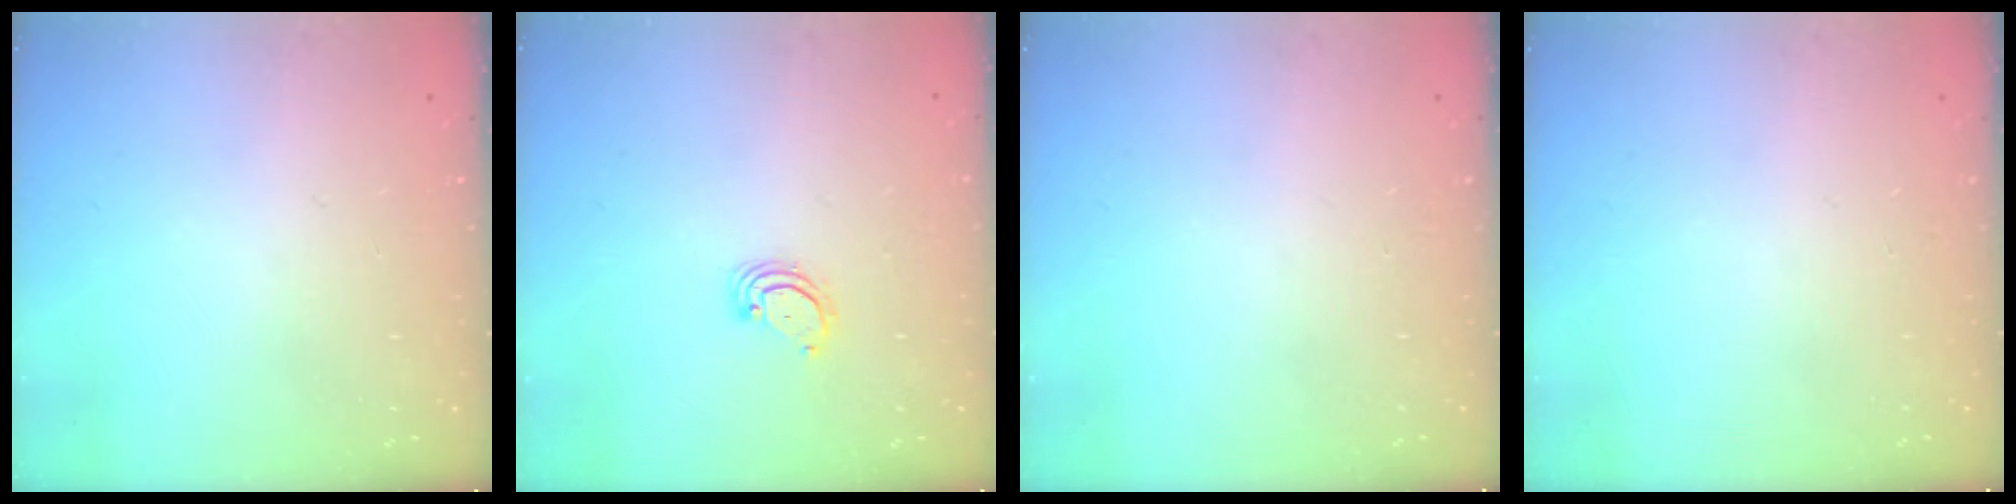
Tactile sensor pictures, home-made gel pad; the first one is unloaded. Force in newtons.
{"total": 2.9, "press": 2.9, "slide": 0.3}
{"total": 0.0}
{"total": 0.0}